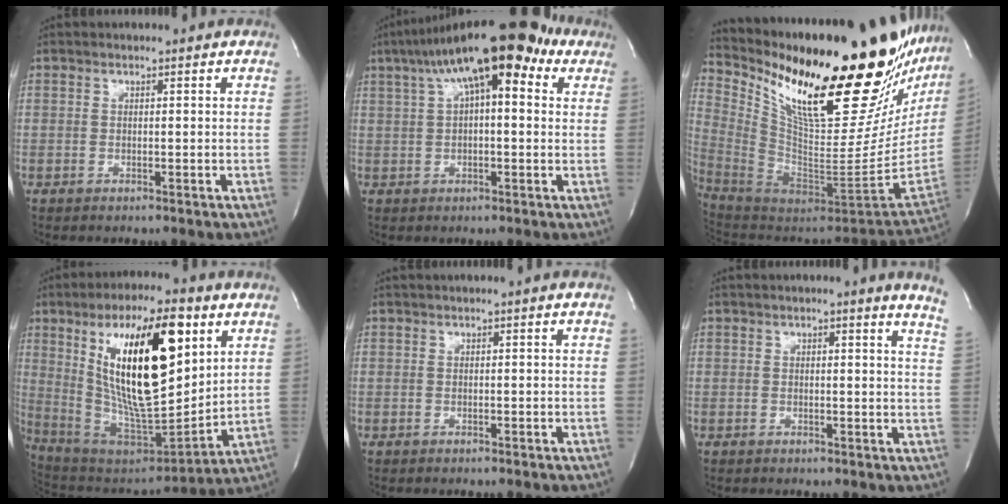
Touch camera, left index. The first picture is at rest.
{"total": 17.0, "force": [8.6, 5.3, 13.7], "torque": [-0.241, 0.062, 0.133]}
{"total": 36.0, "force": [24.7, 8.6, 24.7], "torque": [-0.382, -0.046, 0.377]}
{"total": 23.7, "force": [8.9, 6.3, 21.0], "torque": [-0.379, -0.006, 0.154]}
{"total": 1.1, "force": [0.9, -0.3, 0.5], "torque": [-0.013, 0.006, 0.022]}
{"total": 5.1, "force": [4.2, -0.9, 2.7], "torque": [-0.033, -0.031, 0.021]}